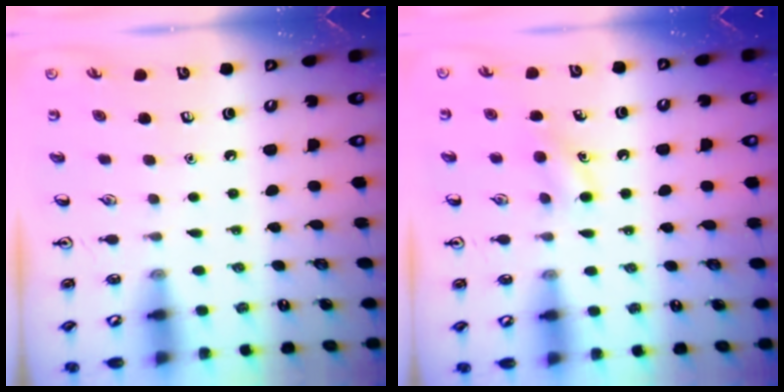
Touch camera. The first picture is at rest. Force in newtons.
{"total": 6.0, "press": 5.7, "slide": 1.8}